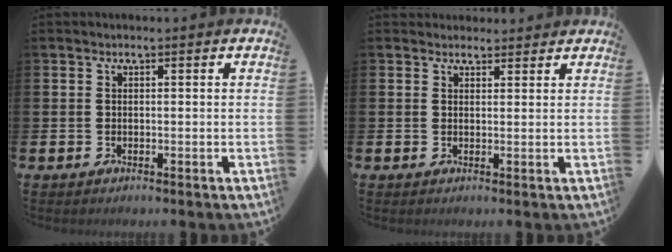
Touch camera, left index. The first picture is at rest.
{"total": 2.2, "force": [2.0, 0.8, -0.2], "torque": [0.021, -0.011, 0.034]}